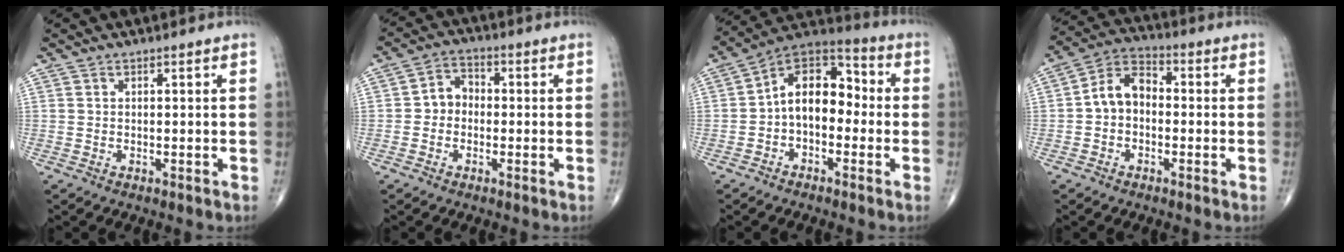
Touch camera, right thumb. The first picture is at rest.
{"total": 4.8, "force": [-0.7, 4.0, 2.5], "torque": [-0.024, 0.021, -0.024]}
{"total": 12.3, "force": [-1.2, 7.9, 9.4], "torque": [-0.116, 0.044, -0.037]}
{"total": 7.8, "force": [-0.7, 5.6, 5.3], "torque": [-0.077, 0.029, -0.030]}